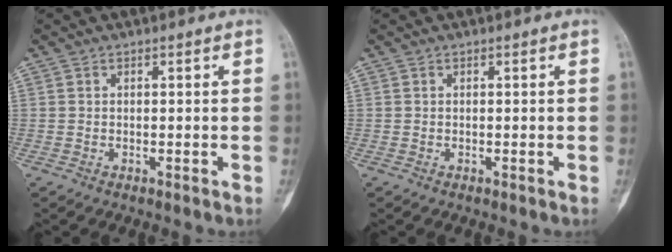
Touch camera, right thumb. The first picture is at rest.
{"total": 0.0}